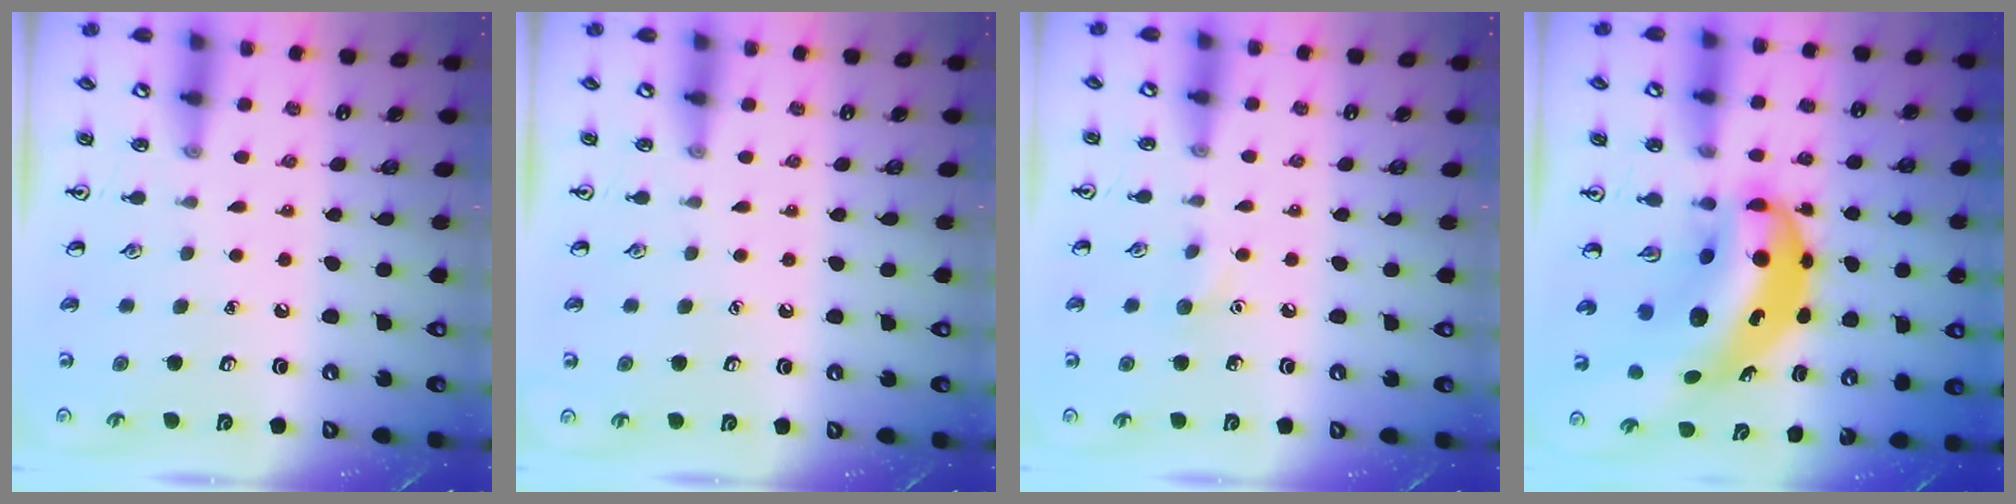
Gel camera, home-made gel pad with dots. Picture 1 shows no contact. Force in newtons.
{"total": 0.0}
{"total": 5.5, "press": 5.2, "slide": 1.5}
{"total": 12.0, "press": 11.5, "slide": 3.2}